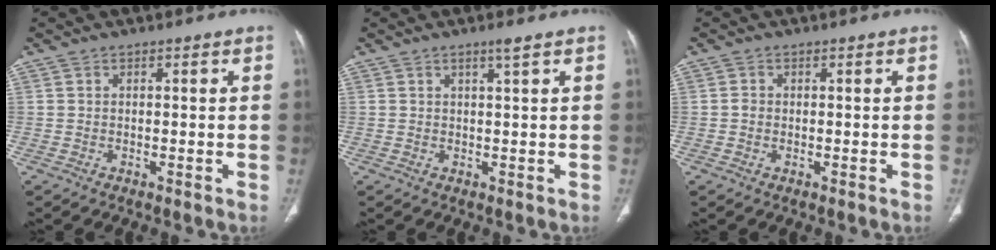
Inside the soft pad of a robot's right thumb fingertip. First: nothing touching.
{"total": 1.7, "force": [1.0, -0.2, 1.3], "torque": [-0.022, -0.008, 0.019]}
{"total": 0.9, "force": [-0.1, 0.8, 0.5], "torque": [-0.006, 0.001, -0.003]}